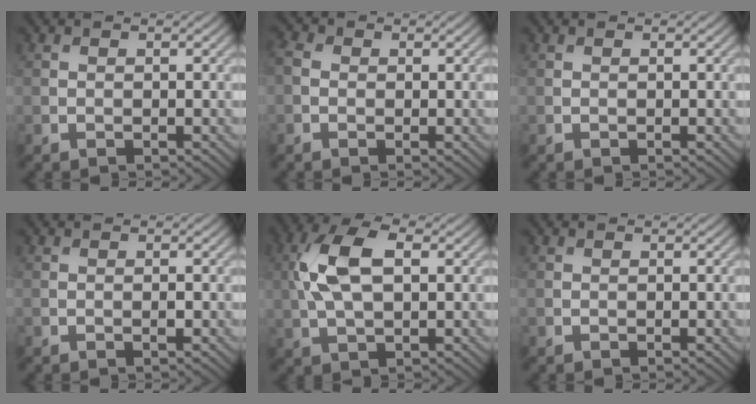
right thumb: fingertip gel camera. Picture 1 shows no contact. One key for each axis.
{"total": 2.1, "fx": -0.2, "fy": 1.7, "fz": 1.1, "tx": -0.027, "ty": 0.002, "tz": -0.010}
{"total": 0.0}
{"total": 0.6, "fx": -0.2, "fy": 0.1, "fz": 0.6, "tx": -0.010, "ty": 0.000, "tz": -0.003}
{"total": 9.0, "fx": 1.5, "fy": 4.5, "fz": 7.7, "tx": -0.179, "ty": 0.018, "tz": 0.020}
{"total": 0.0}